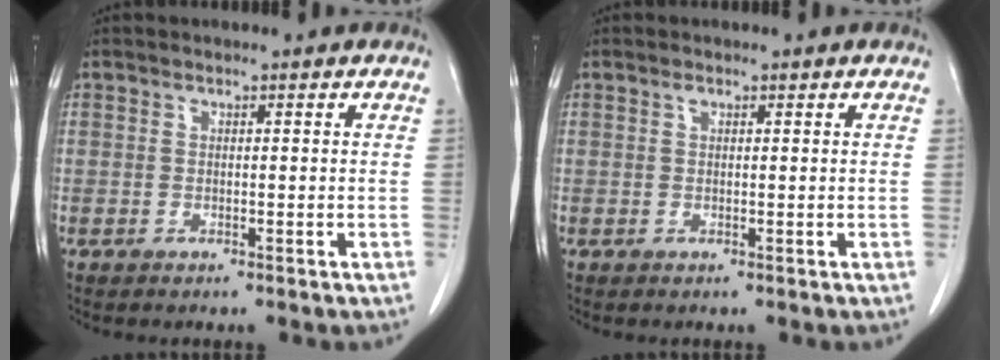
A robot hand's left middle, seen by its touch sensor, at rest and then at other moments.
{"total": 0.5, "force": [0.3, 0.2, 0.3], "torque": [-0.011, 0.001, 0.005]}